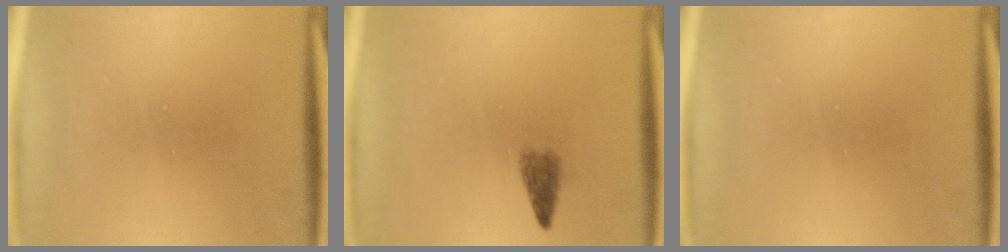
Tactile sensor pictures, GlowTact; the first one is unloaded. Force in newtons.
{"total": 2.2}
{"total": 0.0}